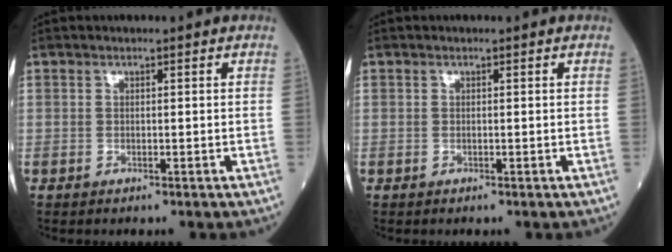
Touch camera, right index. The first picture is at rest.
{"total": 0.0}